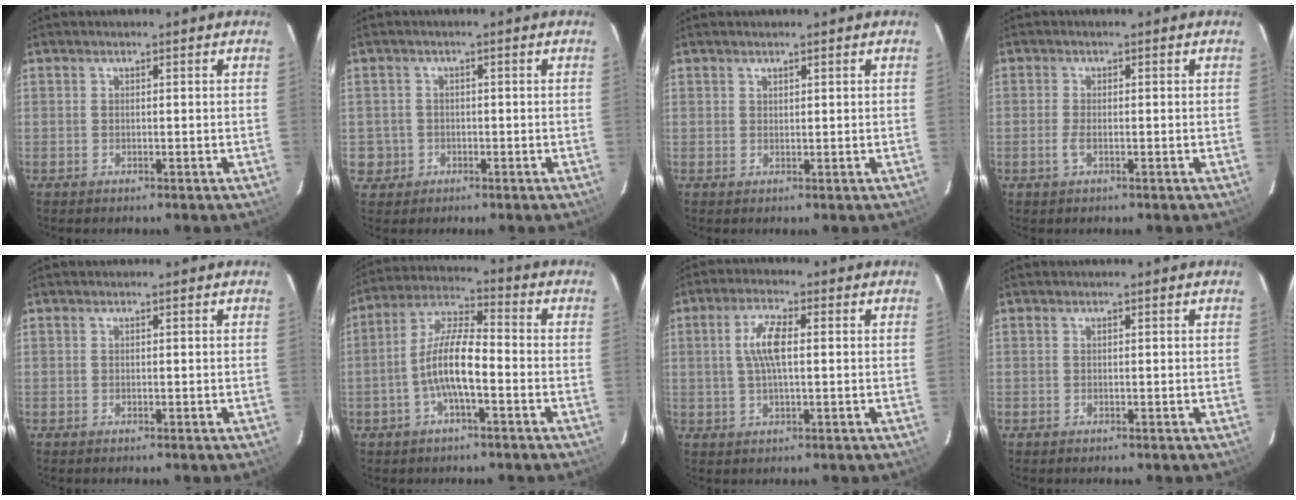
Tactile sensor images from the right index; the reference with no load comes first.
{"total": 4.0, "force": [-0.9, 3.8, 0.3], "torque": [-0.010, 0.020, -0.008]}
{"total": 0.7, "force": [0.6, 0.3, 0.1], "torque": [-0.001, 0.002, 0.012]}
{"total": 2.0, "force": [-0.7, 0.7, 1.7], "torque": [-0.039, -0.003, -0.014]}
{"total": 0.0}
{"total": 9.8, "force": [-3.1, 2.4, 8.9], "torque": [-0.187, 0.008, -0.060]}
{"total": 6.3, "force": [0.8, 1.9, 5.9], "torque": [-0.117, 0.009, 0.018]}
{"total": 0.0}